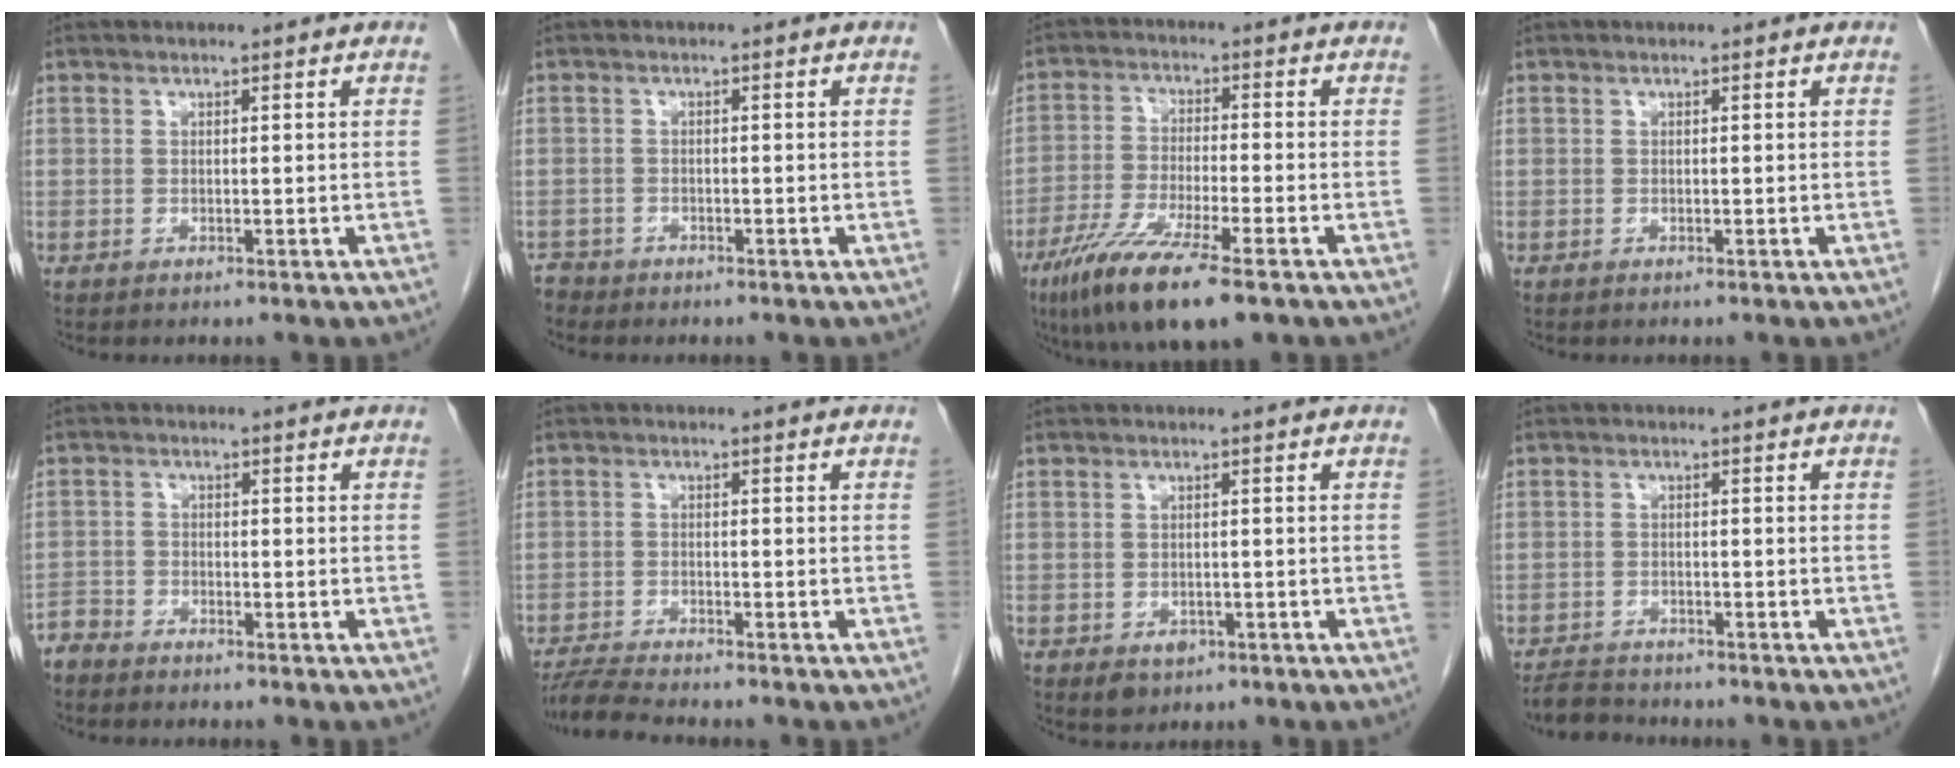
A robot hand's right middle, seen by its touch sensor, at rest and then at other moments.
{"total": 1.9, "force": [-1.7, 0.6, -0.3], "torque": [0.000, -0.004, -0.034]}
{"total": 12.2, "force": [-7.7, 1.4, 9.4], "torque": [-0.177, -0.033, -0.131]}
{"total": 0.0}
{"total": 2.7, "force": [-2.6, 0.5, -0.2], "torque": [0.007, -0.007, -0.054]}
{"total": 5.0, "force": [-4.7, -0.5, 1.6], "torque": [-0.030, -0.022, -0.084]}
{"total": 2.7, "force": [-1.3, 2.0, 1.3], "torque": [-0.016, 0.001, -0.008]}
{"total": 3.6, "force": [-3.5, 0.7, 0.2], "torque": [-0.006, -0.013, -0.063]}